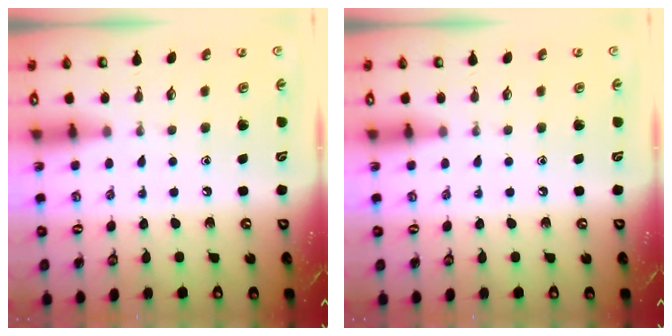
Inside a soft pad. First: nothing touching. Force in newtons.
{"total": 0.0}